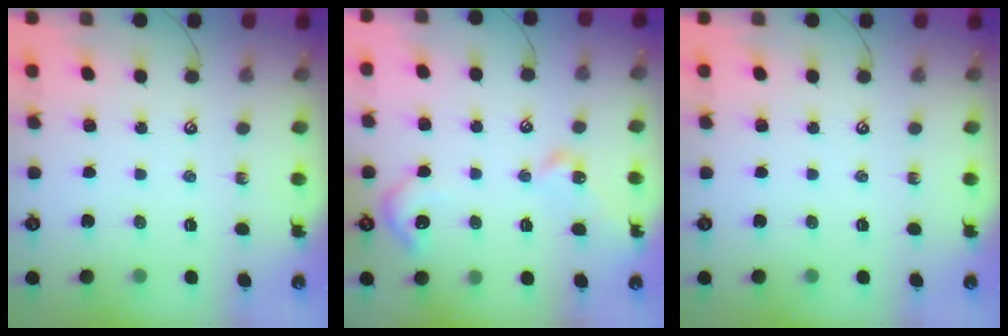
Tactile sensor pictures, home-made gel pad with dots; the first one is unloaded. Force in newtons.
{"total": 7.5, "press": 7.5, "slide": 0.8}
{"total": 0.0}